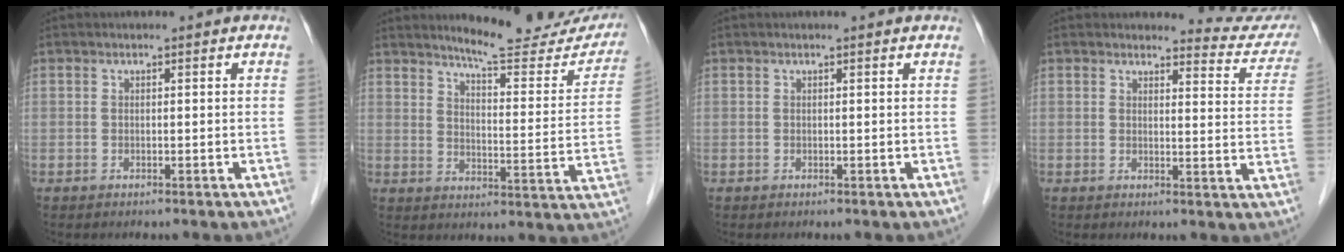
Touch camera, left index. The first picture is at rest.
{"total": 16.8, "force": [15.4, 2.7, 5.9], "torque": [-0.064, -0.068, 0.180]}
{"total": 0.5, "force": [0.4, -0.1, 0.3], "torque": [-0.008, 0.004, 0.004]}
{"total": 8.1, "force": [8.1, 0.5, -0.5], "torque": [0.017, -0.072, 0.065]}